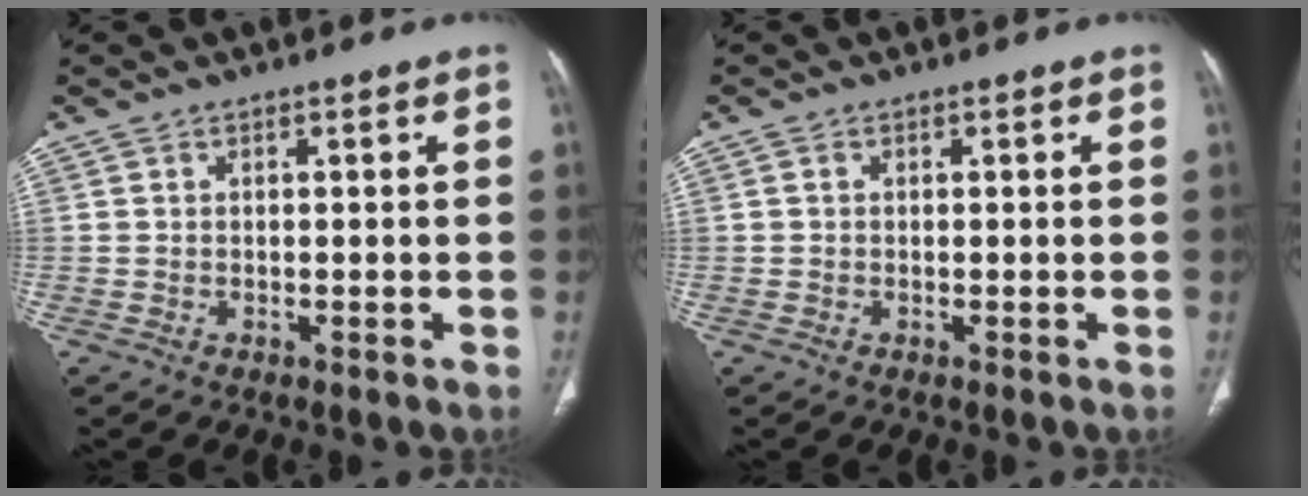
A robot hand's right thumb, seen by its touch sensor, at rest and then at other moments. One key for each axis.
{"total": 0.5, "fx": 0.0, "fy": 0.5, "fz": 0.2, "tx": -0.002, "ty": 0.001, "tz": -0.001}